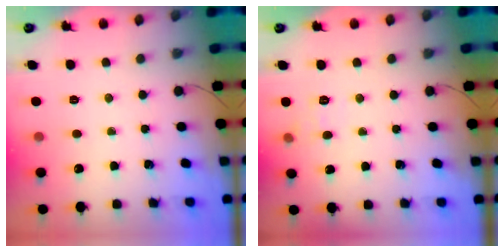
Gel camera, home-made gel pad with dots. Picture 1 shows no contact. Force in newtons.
{"total": 6.2, "press": 6.0, "slide": 1.5}